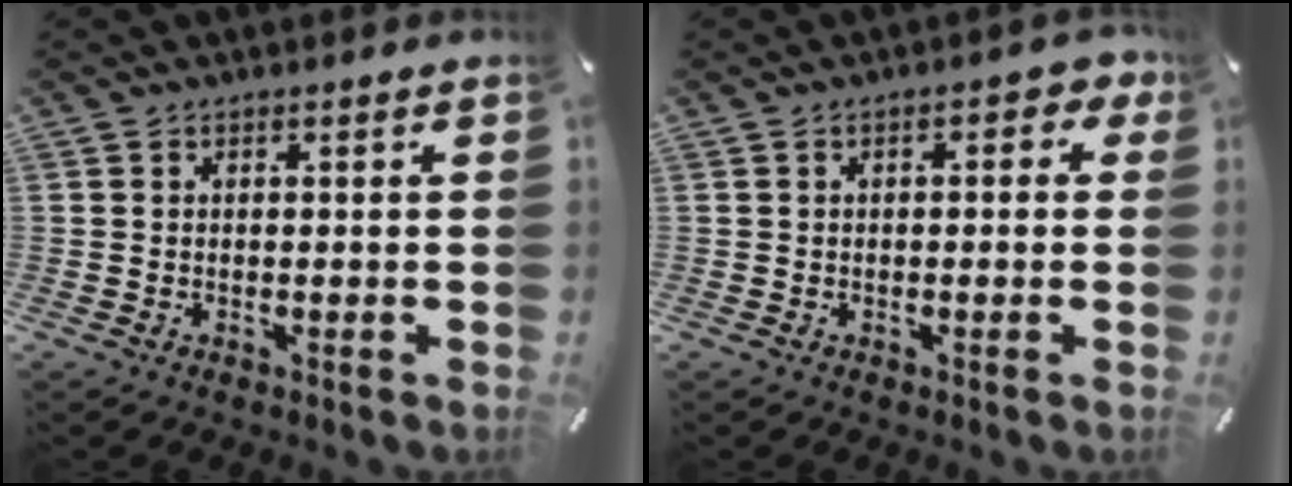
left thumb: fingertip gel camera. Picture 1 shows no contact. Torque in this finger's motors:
{"motor_torque": [0.31, 0.62, 0.19, -0.10, -0.07]}